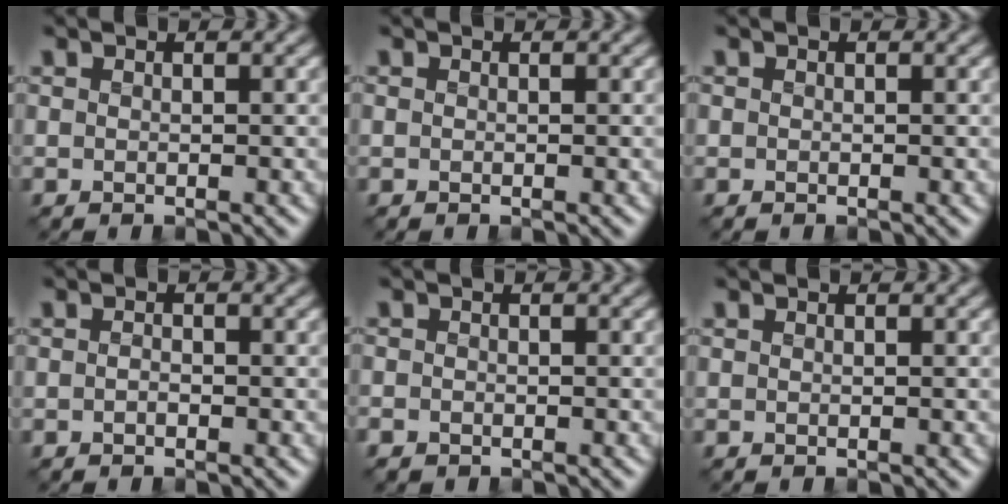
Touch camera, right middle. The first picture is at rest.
{"total": 0.0}
{"total": 0.0}
{"total": 0.7, "force": [-0.4, 0.4, 0.4], "torque": [-0.011, -0.003, -0.011]}
{"total": 1.0, "force": [-0.7, 0.7, 0.2], "torque": [0.001, -0.008, -0.017]}
{"total": 0.0}